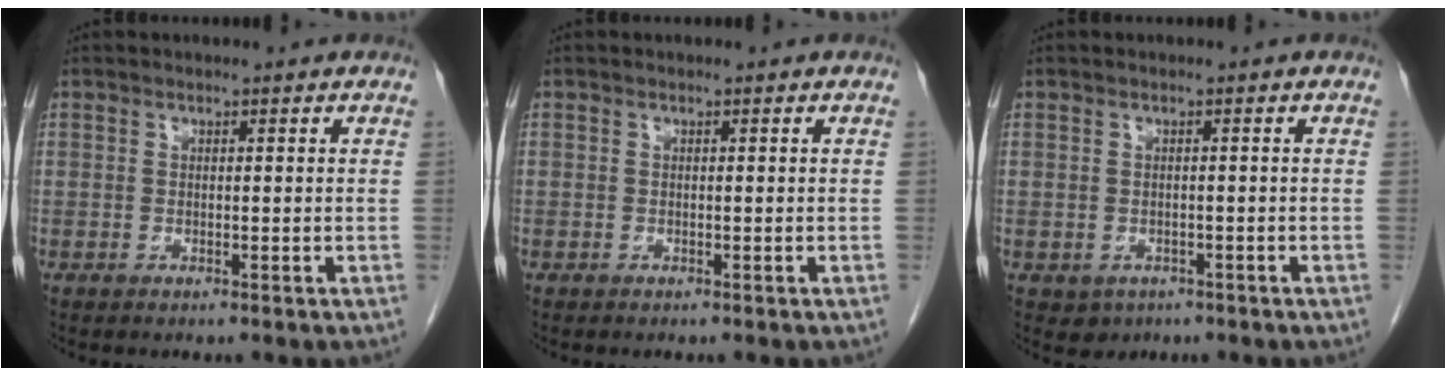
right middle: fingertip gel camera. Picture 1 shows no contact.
{"total": 0.0}
{"total": 2.4, "force": [-1.1, 2.1, 0.6], "torque": [-0.010, 0.004, -0.007]}